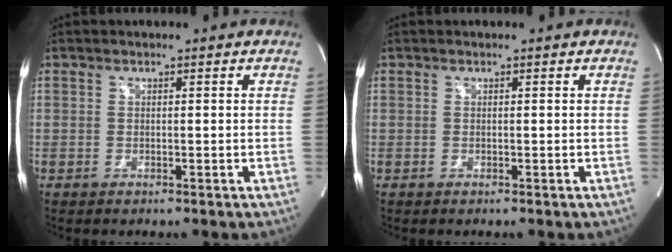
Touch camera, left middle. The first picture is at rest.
{"total": 0.0}